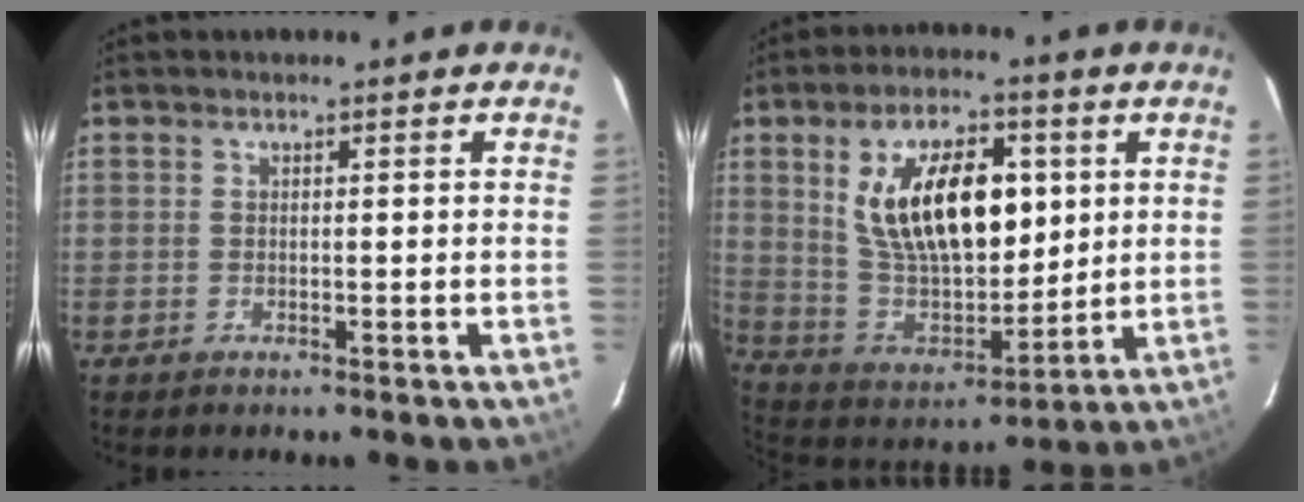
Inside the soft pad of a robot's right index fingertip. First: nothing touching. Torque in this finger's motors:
{"motor_torque": [1.71, 0.43, 1.05, 0.21]}